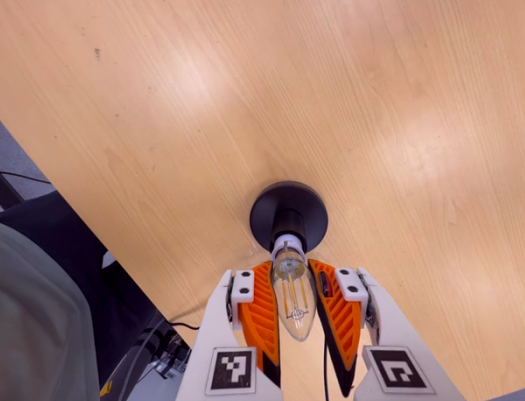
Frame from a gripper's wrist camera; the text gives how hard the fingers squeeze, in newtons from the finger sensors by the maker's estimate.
{"total": 16.6, "left": 15.6, "right": 17.6}